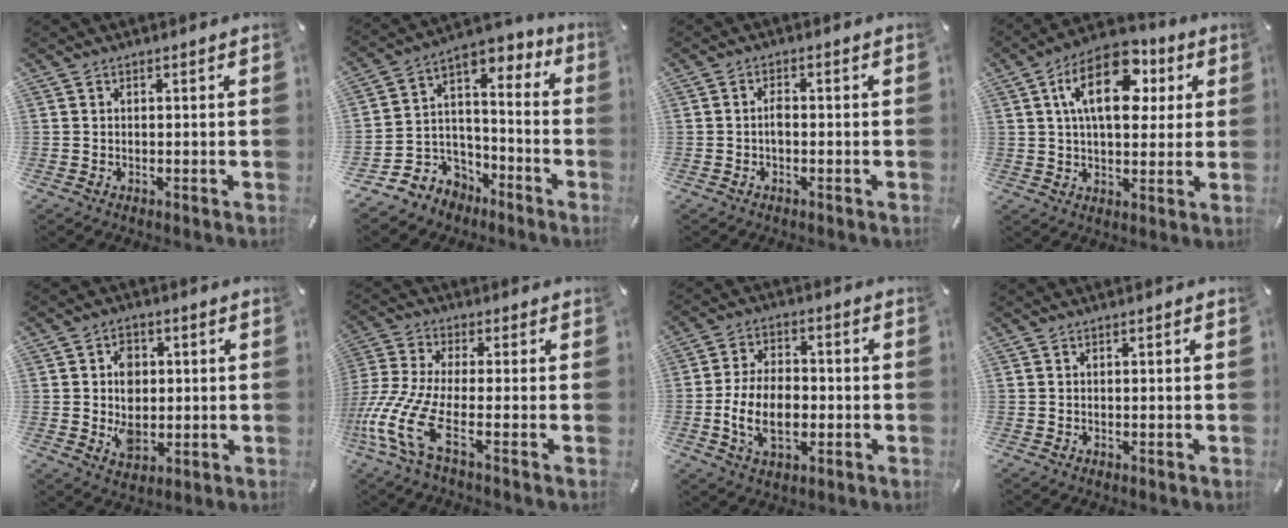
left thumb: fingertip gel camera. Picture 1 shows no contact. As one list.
[{"total": 9.6, "force": [-2.8, 8.9, 2.0], "torque": [-0.062, -0.006, -0.046]}, {"total": 2.0, "force": [-0.5, 0.8, 1.8], "torque": [-0.036, 0.003, -0.009]}, {"total": 16.3, "force": [5.4, 9.4, 12.1], "torque": [-0.192, -0.007, 0.091]}, {"total": 8.0, "force": [0.4, 6.4, 4.7], "torque": [-0.062, 0.005, 0.010]}, {"total": 14.3, "force": [-4.5, 4.4, 12.8], "torque": [-0.290, -0.017, -0.082]}, {"total": 11.5, "force": [-2.6, 7.2, 8.5], "torque": [-0.178, 0.001, -0.047]}, {"total": 0.0}]